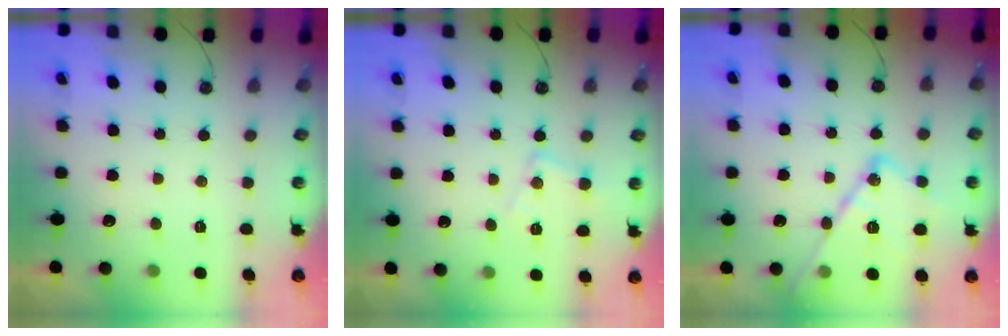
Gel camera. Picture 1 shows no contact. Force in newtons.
{"total": 8.5, "press": 8.5, "slide": 0.6}
{"total": 17.0, "press": 16.9, "slide": 1.7}